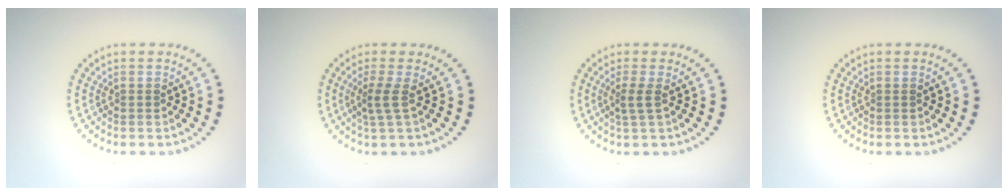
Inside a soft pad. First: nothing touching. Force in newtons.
{"total": 1.8, "press": 1.1, "slide": 1.4}
{"total": 1.7, "press": 1.1, "slide": 1.3}
{"total": 0.0}